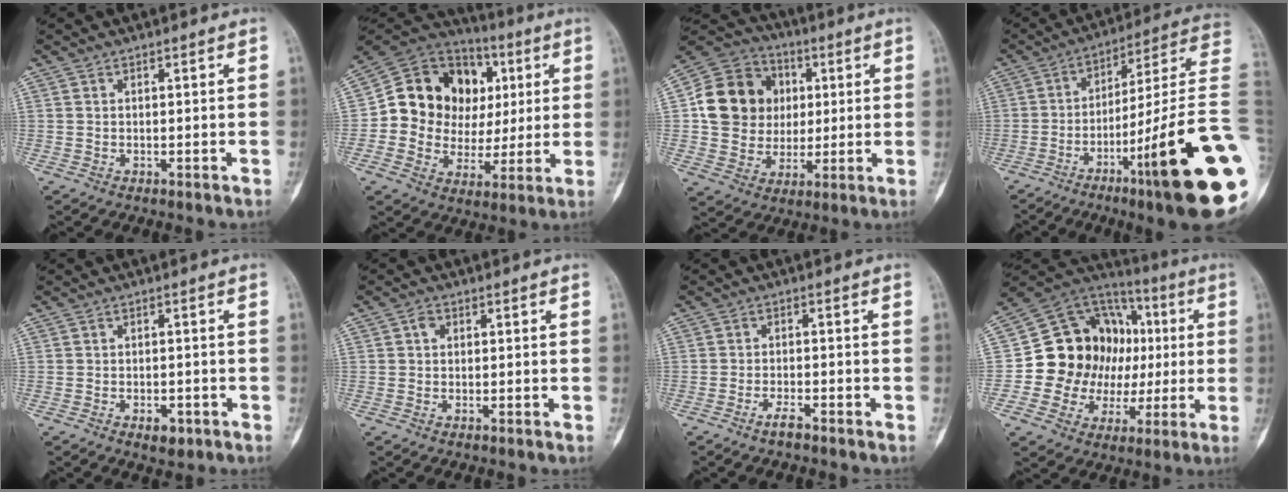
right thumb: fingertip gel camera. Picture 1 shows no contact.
{"total": 19.0, "force": [2.7, 16.3, 9.4], "torque": [-0.099, 0.039, 0.057]}
{"total": 16.7, "force": [2.4, 14.6, 7.7], "torque": [-0.108, 0.016, 0.048]}
{"total": 26.2, "force": [-8.0, 1.9, 24.9], "torque": [-0.294, 0.036, -0.125]}
{"total": 3.4, "force": [-1.8, 1.9, 2.1], "torque": [-0.019, 0.009, -0.021]}
{"total": 1.7, "force": [0.1, 1.4, 0.9], "torque": [-0.007, 0.004, -0.004]}
{"total": 2.7, "force": [-2.2, 0.7, 1.4], "torque": [-0.028, 0.011, -0.042]}
{"total": 21.4, "force": [0.4, 17.7, 12.0], "torque": [-0.130, 0.048, 0.020]}